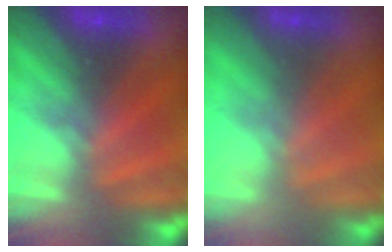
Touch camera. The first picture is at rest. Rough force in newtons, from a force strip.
{"total": 2.0}